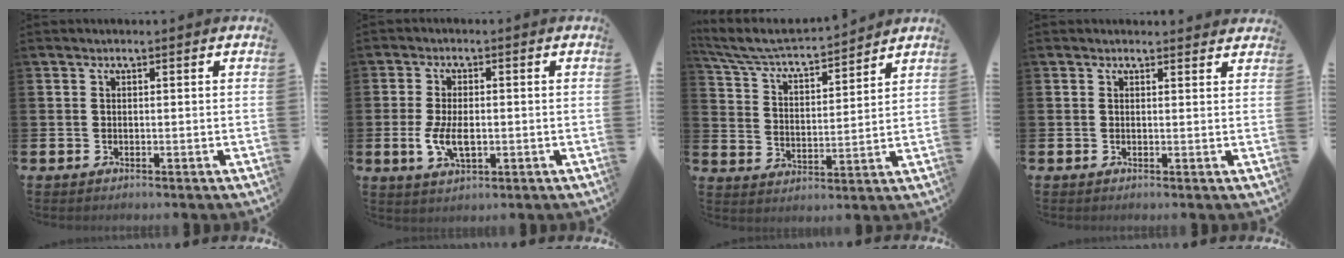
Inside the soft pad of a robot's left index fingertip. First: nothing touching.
{"total": 4.9, "force": [-0.4, 2.7, 4.2], "torque": [-0.074, 0.001, -0.010]}
{"total": 5.9, "force": [5.6, 1.0, 1.6], "torque": [-0.064, -0.044, 0.091]}
{"total": 1.0, "force": [1.0, 0.2, 0.0], "torque": [0.006, -0.003, 0.017]}